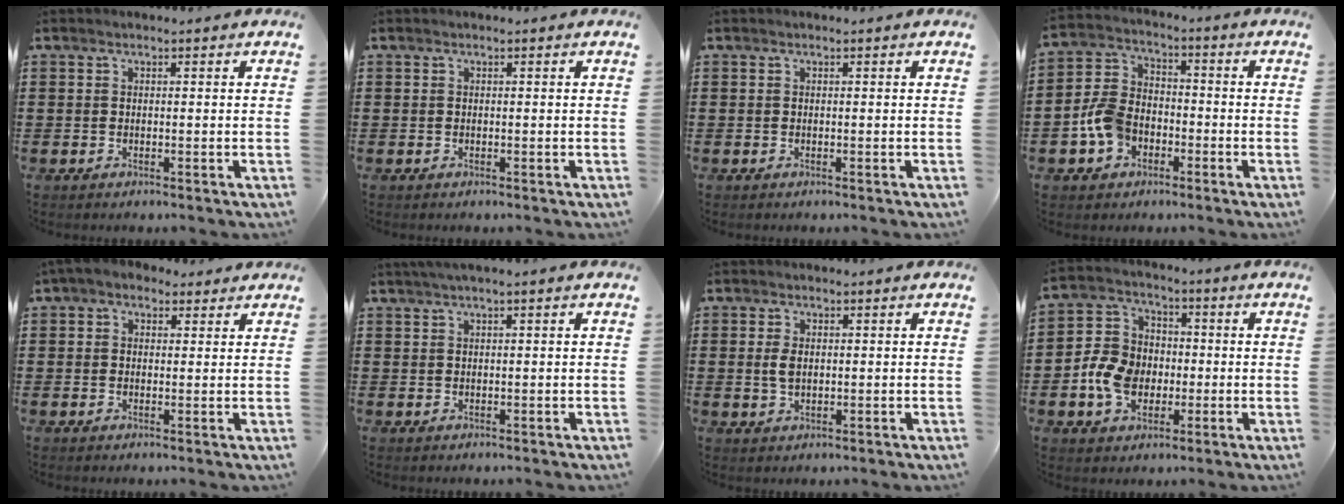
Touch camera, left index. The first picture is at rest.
{"total": 0.0}
{"total": 0.0}
{"total": 7.2, "force": [-3.1, 5.0, 4.0], "torque": [-0.106, 0.012, -0.064]}
{"total": 2.8, "force": [1.8, 1.8, 1.0], "torque": [-0.028, 0.008, 0.032]}
{"total": 1.3, "force": [0.7, -0.1, 1.1], "torque": [-0.019, -0.001, 0.013]}
{"total": 2.7, "force": [0.4, 1.6, 2.2], "torque": [-0.062, 0.000, 0.002]}
{"total": 8.2, "force": [-1.8, 6.7, 4.3], "torque": [-0.113, 0.018, -0.035]}